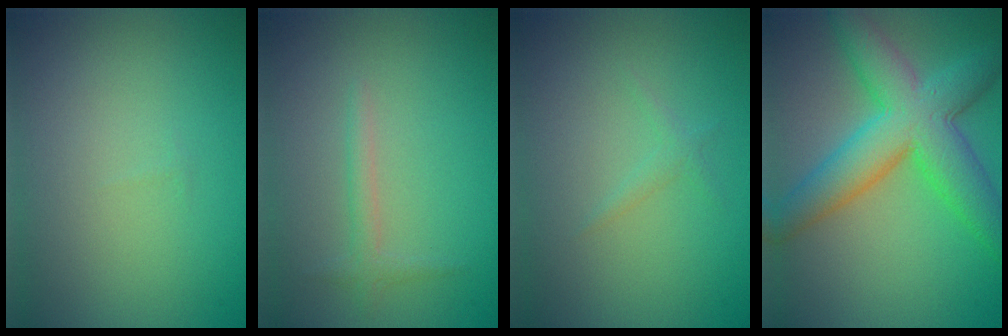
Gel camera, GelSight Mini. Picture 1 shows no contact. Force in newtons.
{"total": 1.3, "press": 1.3, "slide": 0.0}
{"total": 0.7, "press": 0.7, "slide": 0.1}
{"total": 8.4, "press": 8.4, "slide": 0.3}